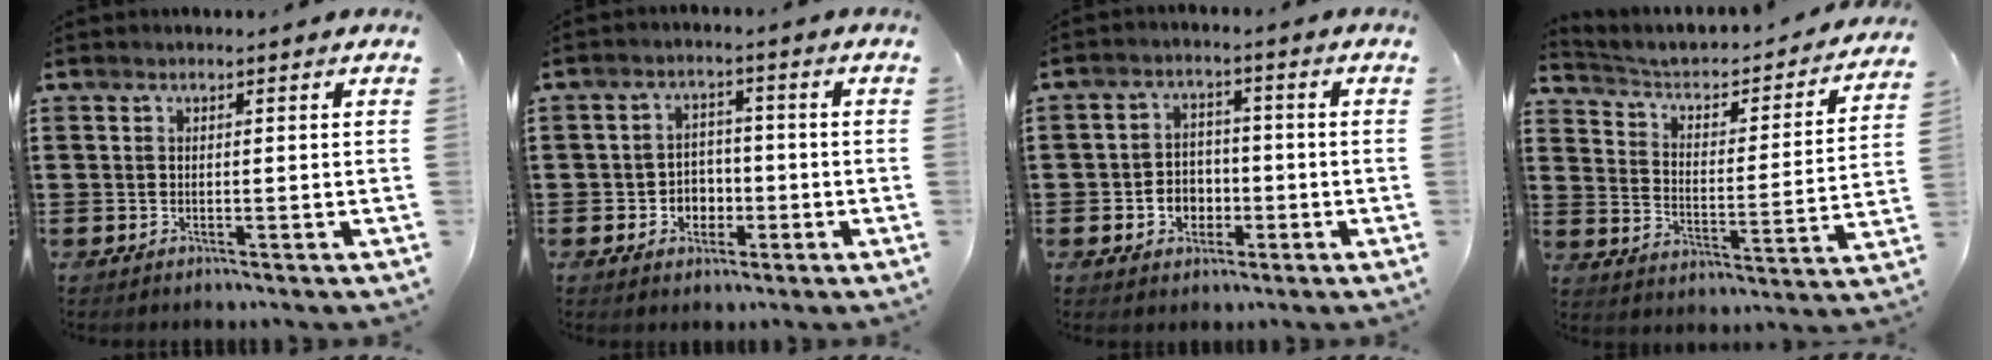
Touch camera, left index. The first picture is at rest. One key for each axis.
{"total": 3.5, "fx": -1.2, "fy": 3.0, "fz": 1.2, "tx": -0.033, "ty": 0.004, "tz": -0.028}
{"total": 4.1, "fx": -1.4, "fy": 3.4, "fz": 1.7, "tx": -0.032, "ty": 0.003, "tz": -0.032}
{"total": 2.8, "fx": 1.9, "fy": 1.5, "fz": 1.4, "tx": -0.043, "ty": -0.020, "tz": 0.021}